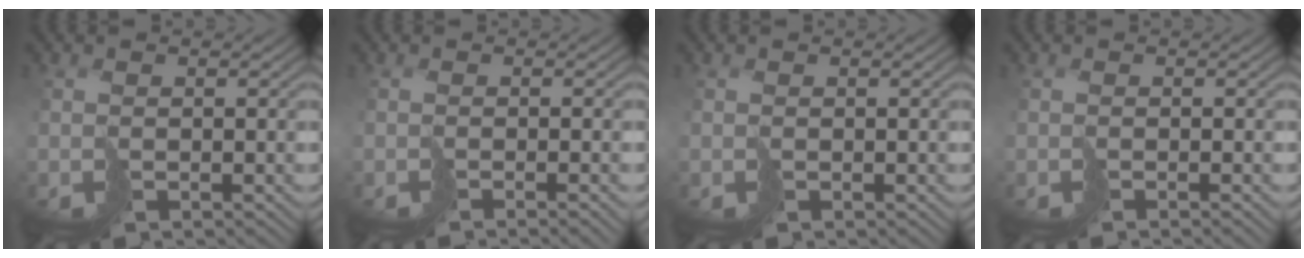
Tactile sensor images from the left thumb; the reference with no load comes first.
{"total": 2.4, "force": [-0.9, 0.4, 2.2], "torque": [-0.022, -0.001, -0.021]}
{"total": 0.0}
{"total": 0.9, "force": [-0.4, 0.0, 0.8], "torque": [-0.006, 0.001, -0.013]}